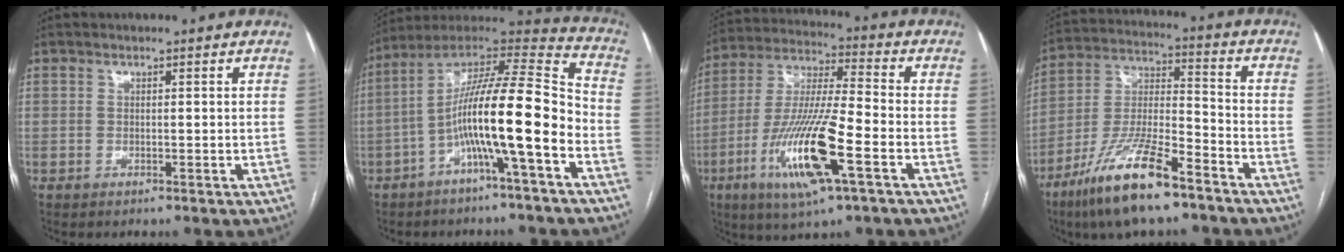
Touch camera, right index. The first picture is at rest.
{"total": 16.9, "force": [-5.2, 0.7, 16.0], "torque": [-0.274, 0.024, -0.092]}
{"total": 16.7, "force": [-6.4, 1.8, 15.3], "torque": [-0.310, -0.019, -0.115]}
{"total": 16.0, "force": [-10.6, 2.9, 11.6], "torque": [-0.241, -0.023, -0.195]}